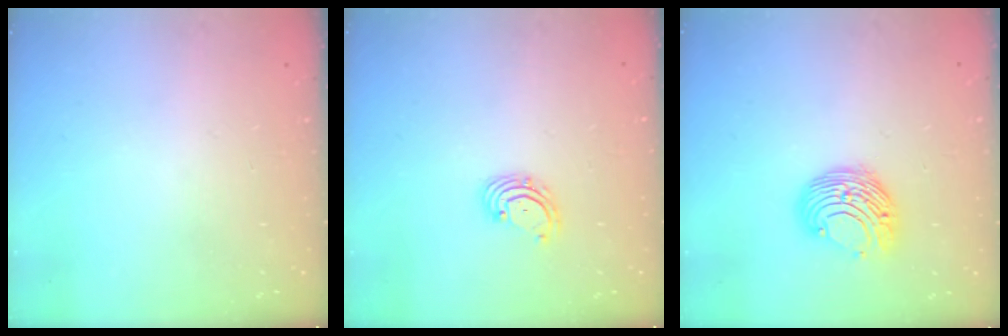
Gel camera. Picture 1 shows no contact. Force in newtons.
{"total": 2.7, "press": 2.7, "slide": 0.6}
{"total": 10.7, "press": 10.7, "slide": 0.5}